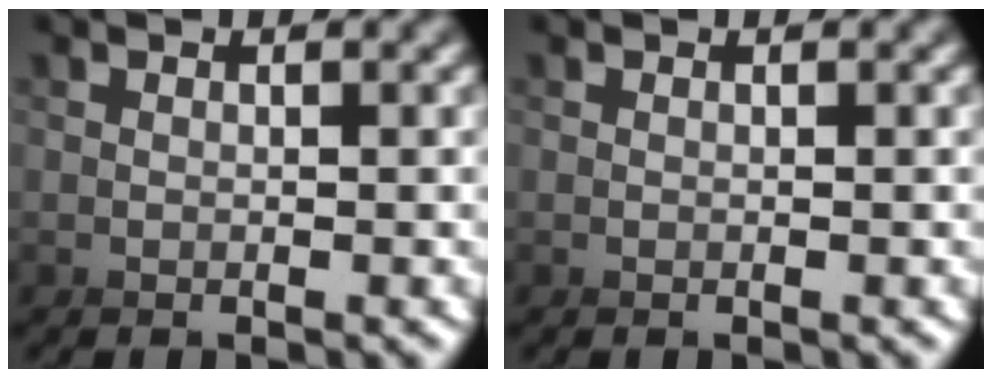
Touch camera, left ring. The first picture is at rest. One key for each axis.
{"total": 0.0}